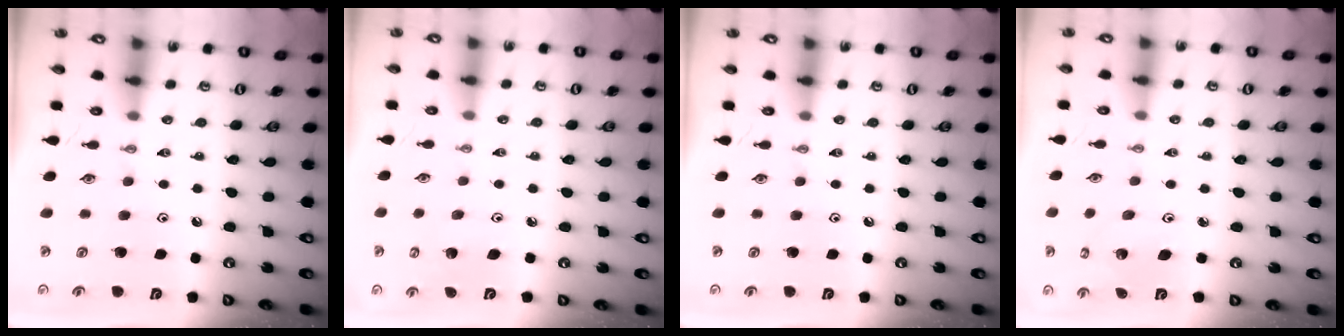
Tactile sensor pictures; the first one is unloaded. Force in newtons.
{"total": 4.6, "press": 4.6, "slide": 0.3}
{"total": 0.0}
{"total": 2.3, "press": 2.3, "slide": 0.2}